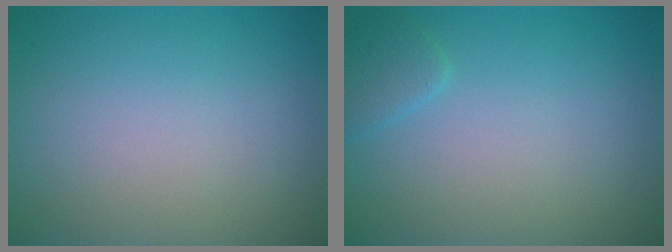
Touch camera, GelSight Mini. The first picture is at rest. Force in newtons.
{"total": 1.3, "press": 1.2, "slide": 0.1}